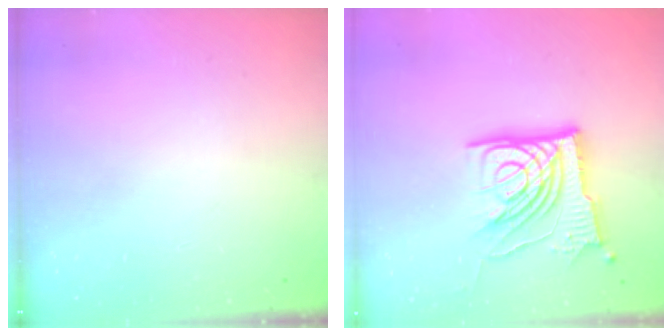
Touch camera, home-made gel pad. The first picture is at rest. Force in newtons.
{"total": 17.1, "press": 16.9, "slide": 2.3}